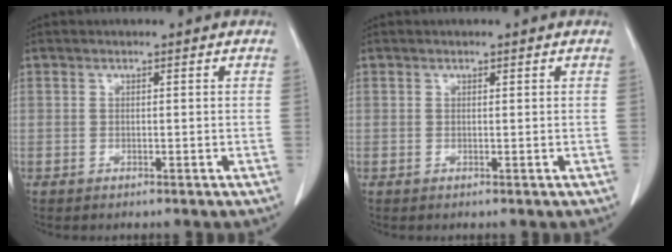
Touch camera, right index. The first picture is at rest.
{"total": 0.0}